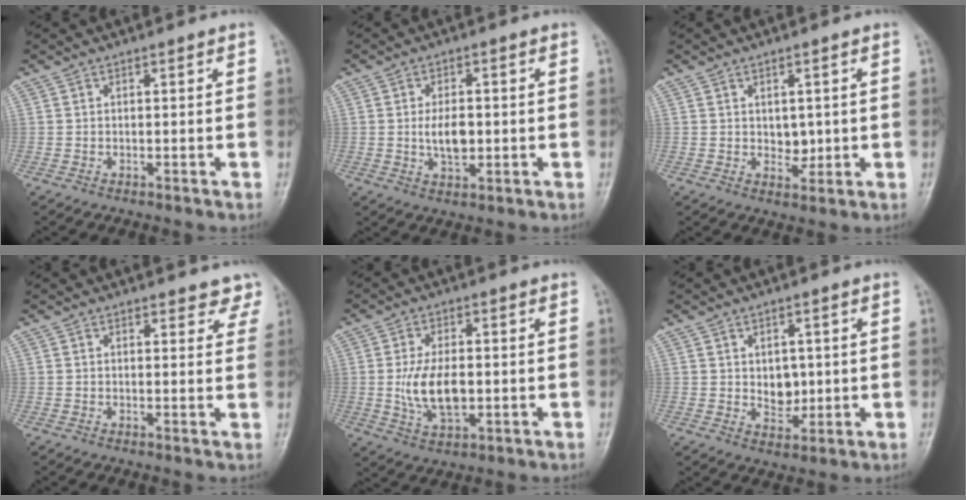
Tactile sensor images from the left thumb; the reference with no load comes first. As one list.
[{"total": 5.8, "force": [-0.2, 3.2, 4.8], "torque": [-0.078, -0.002, -0.003]}, {"total": 3.6, "force": [0.4, 2.6, 2.4], "torque": [-0.017, -0.007, 0.011]}, {"total": 4.0, "force": [3.5, 1.8, 0.9], "torque": [0.024, -0.017, 0.025]}, {"total": 9.3, "force": [-0.6, 5.0, 7.8], "torque": [-0.140, -0.005, -0.006]}, {"total": 5.3, "force": [0.5, 3.9, 3.5], "torque": [-0.026, -0.008, 0.016]}]